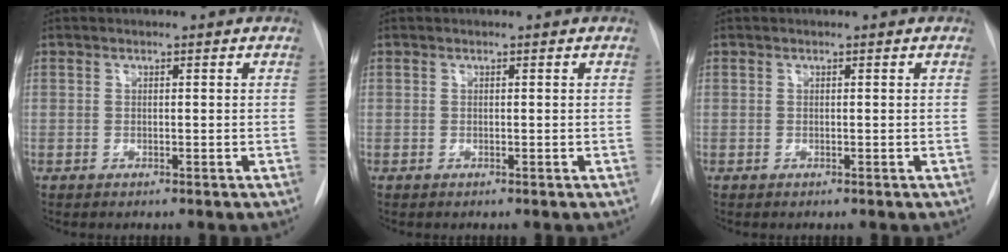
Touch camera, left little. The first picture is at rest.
{"total": 0.0}
{"total": 0.0}